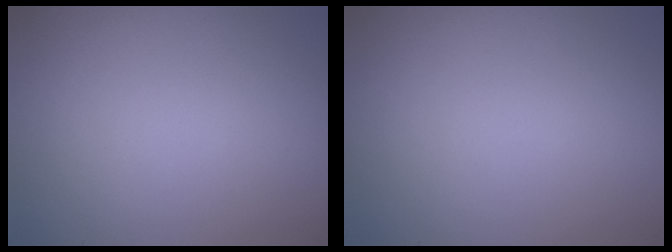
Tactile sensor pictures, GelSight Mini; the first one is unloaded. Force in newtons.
{"total": 0.0}